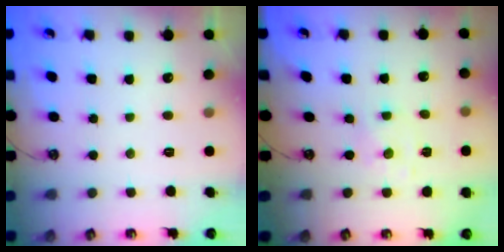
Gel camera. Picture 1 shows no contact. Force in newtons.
{"total": 0.6, "press": 0.6, "slide": 0.2}